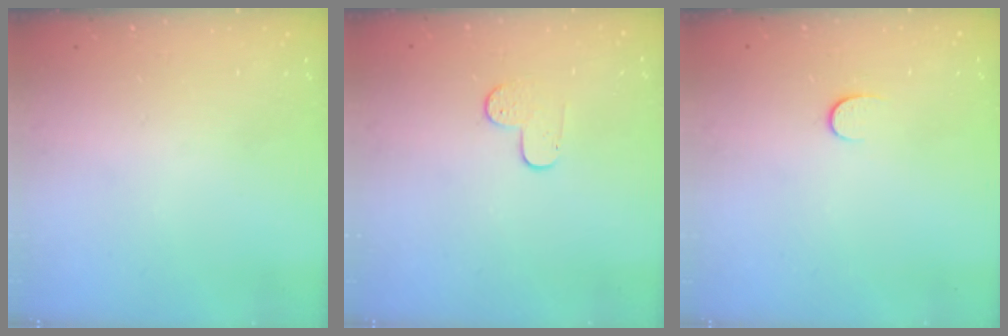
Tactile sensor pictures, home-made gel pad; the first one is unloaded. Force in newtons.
{"total": 5.8, "press": 5.7, "slide": 0.6}
{"total": 4.4, "press": 4.3, "slide": 0.7}